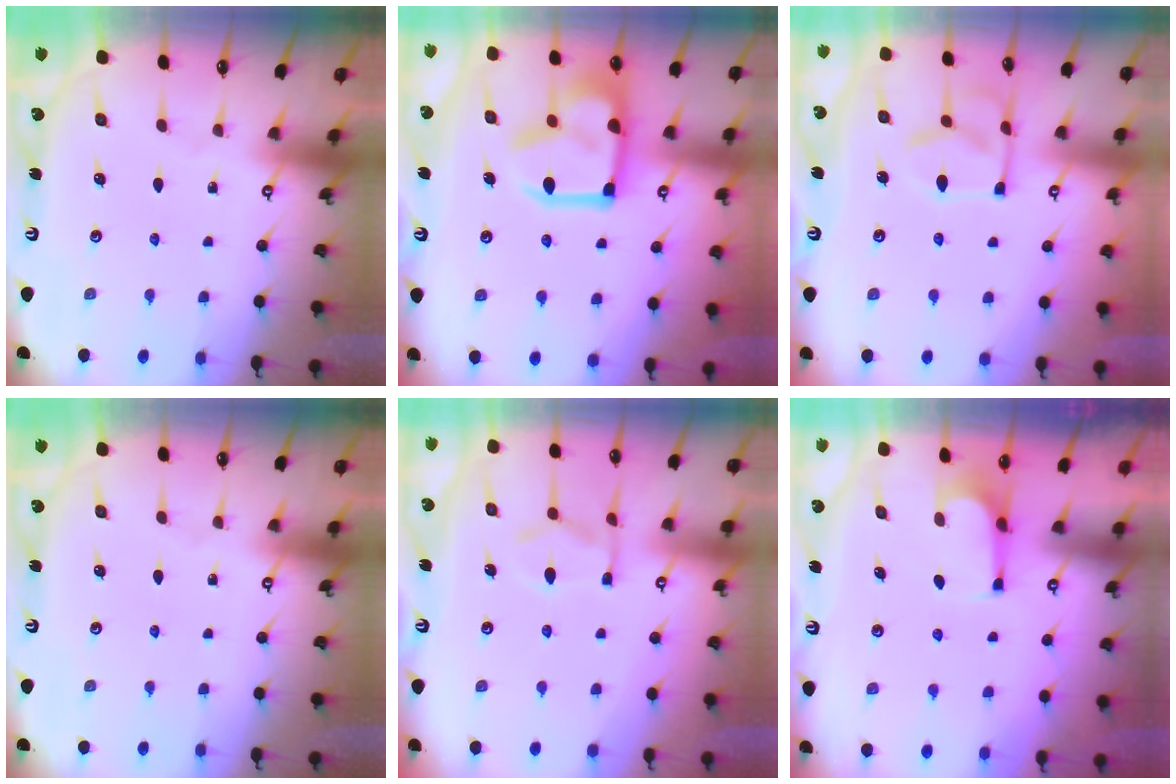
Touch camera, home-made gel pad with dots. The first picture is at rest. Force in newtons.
{"total": 14.4, "press": 14.3, "slide": 2.0}
{"total": 4.7, "press": 4.7, "slide": 0.4}
{"total": 0.0}
{"total": 11.9, "press": 11.9, "slide": 1.2}
{"total": 1.4, "press": 1.4, "slide": 0.4}